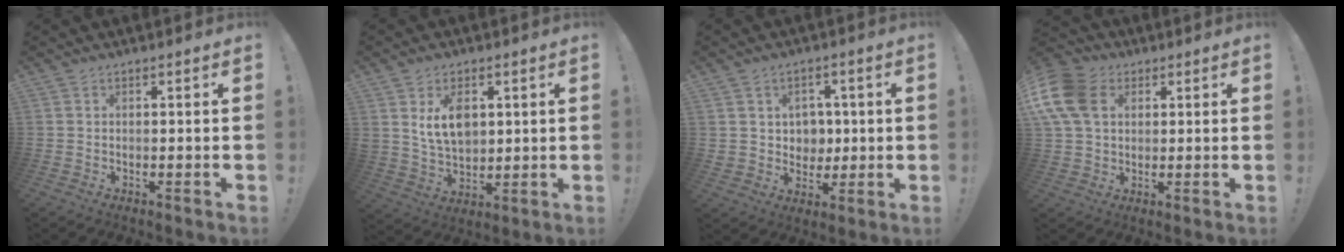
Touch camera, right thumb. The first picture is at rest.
{"total": 9.8, "force": [3.6, 6.8, 6.1], "torque": [-0.094, -0.013, 0.067]}
{"total": 6.8, "force": [2.1, 6.4, 1.0], "torque": [-0.015, -0.019, 0.046]}
{"total": 16.0, "force": [4.3, 12.1, 9.6], "torque": [-0.181, -0.012, 0.083]}